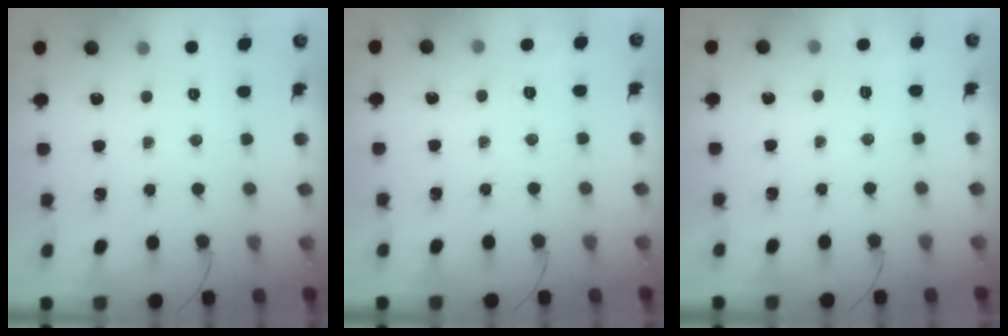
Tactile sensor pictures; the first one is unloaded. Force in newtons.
{"total": 2.2, "press": 1.3, "slide": 1.8}
{"total": 7.2, "press": 6.9, "slide": 1.8}